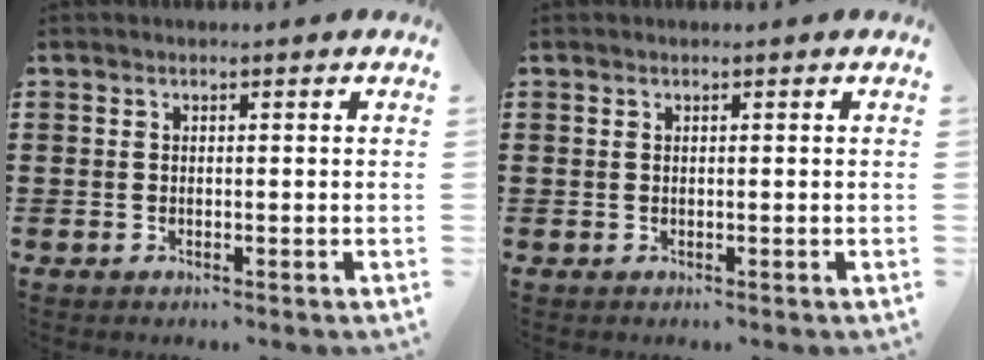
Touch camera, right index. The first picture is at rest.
{"total": 0.0}